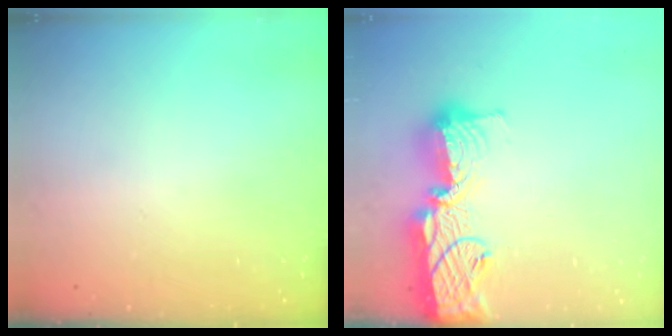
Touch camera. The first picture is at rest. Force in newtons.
{"total": 17.5, "press": 17.4, "slide": 1.3}